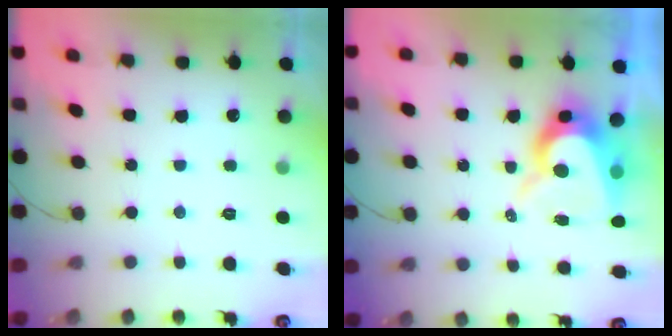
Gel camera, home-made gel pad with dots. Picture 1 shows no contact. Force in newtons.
{"total": 9.6, "press": 9.6, "slide": 0.7}